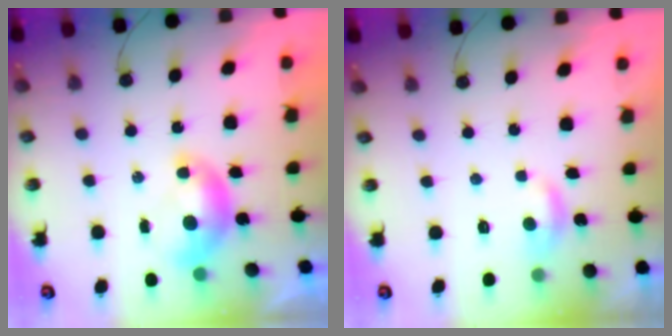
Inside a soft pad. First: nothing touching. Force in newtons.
{"total": 1.3, "press": 1.2, "slide": 0.5}